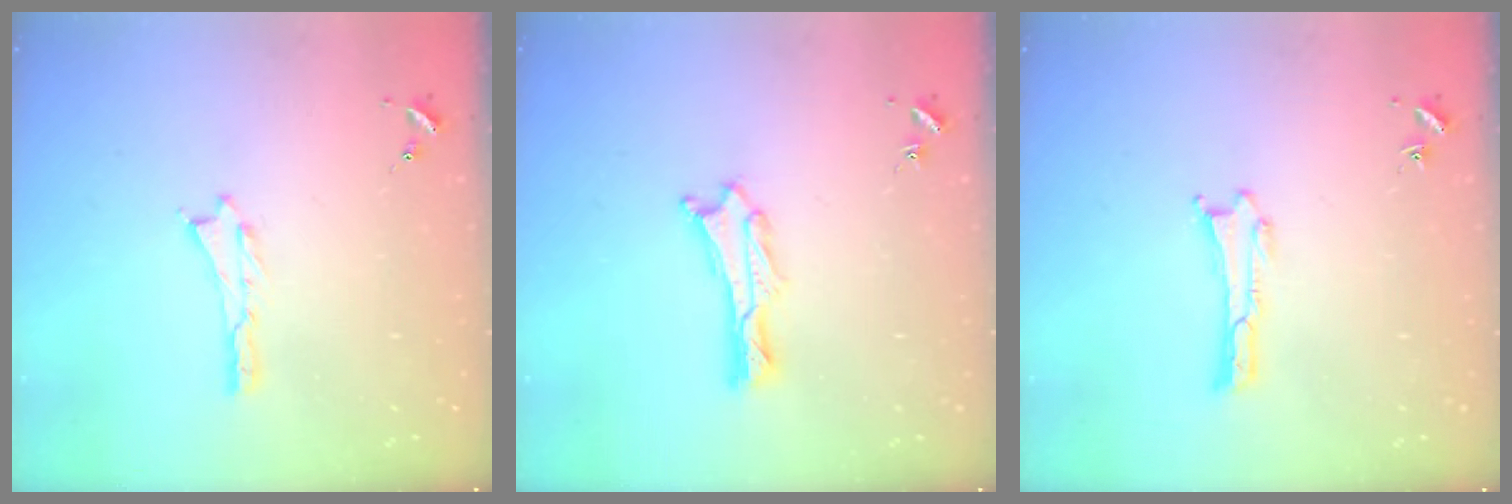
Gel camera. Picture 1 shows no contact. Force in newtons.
{"total": 0.8, "press": 0.7, "slide": 0.2}
{"total": 0.0}